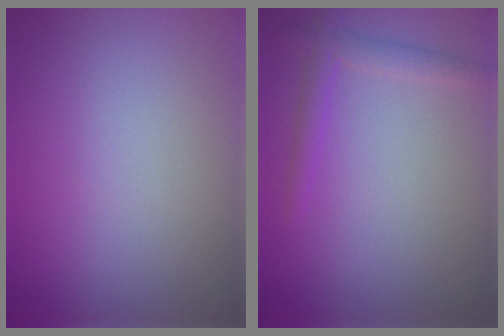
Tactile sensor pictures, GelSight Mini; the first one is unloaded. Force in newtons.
{"total": 1.2, "press": 1.2, "slide": 0.1}